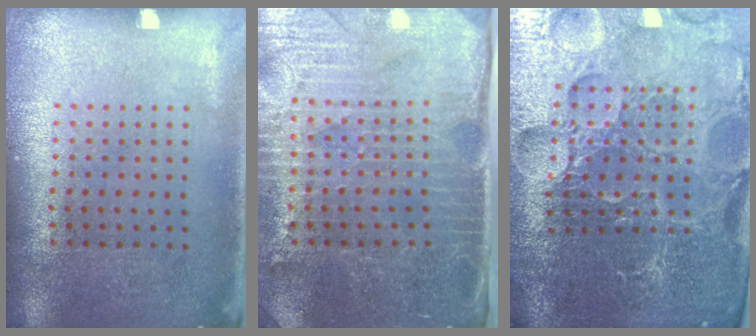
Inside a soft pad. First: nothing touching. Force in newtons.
{"total": 4.4, "press": 3.8, "slide": 2.3}
{"total": 5.2, "press": 5.0, "slide": 1.6}